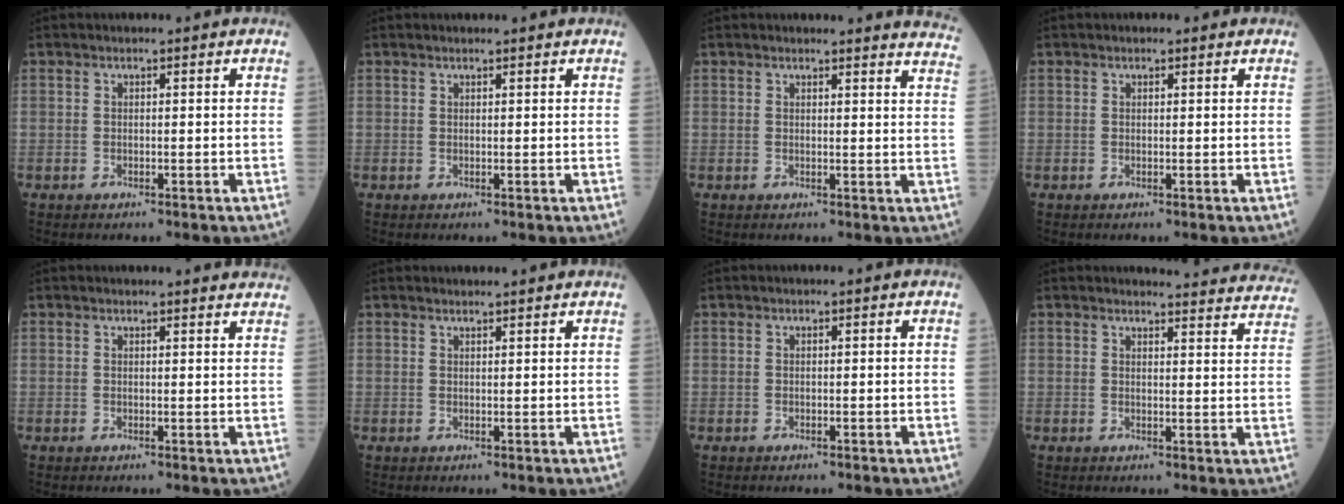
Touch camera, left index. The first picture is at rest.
{"total": 1.3, "force": [1.3, 0.0, 0.3], "torque": [-0.007, 0.004, 0.021]}
{"total": 9.3, "force": [9.3, 0.3, 0.8], "torque": [0.018, -0.063, 0.066]}
{"total": 0.7, "force": [0.6, 0.4, 0.2], "torque": [-0.010, -0.004, 0.006]}
{"total": 6.5, "force": [6.4, 0.5, 1.1], "torque": [-0.003, -0.001, 0.051]}
{"total": 2.6, "force": [2.5, 0.1, 0.5], "torque": [-0.009, 0.012, 0.036]}
{"total": 0.0}
{"total": 17.4, "force": [17.1, 1.9, 2.4], "torque": [0.001, -0.071, 0.166]}